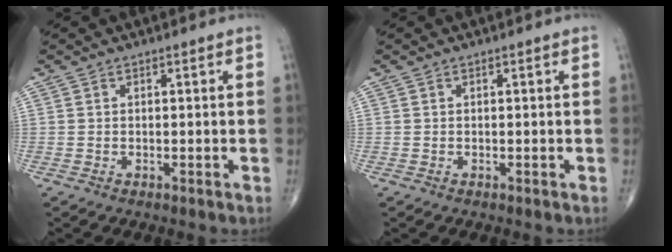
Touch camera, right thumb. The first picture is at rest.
{"total": 0.0}